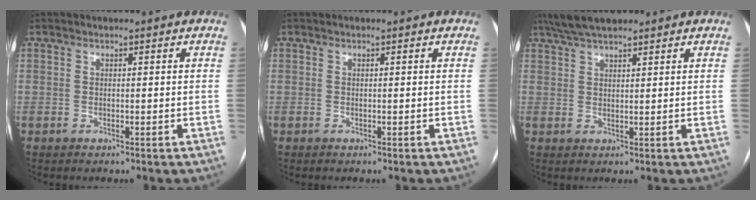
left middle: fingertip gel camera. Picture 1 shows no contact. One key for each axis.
{"total": 0.0}
{"total": 6.4, "fx": 5.3, "fy": 1.3, "fz": 3.4, "tx": -0.064, "ty": 0.026, "tz": 0.096}